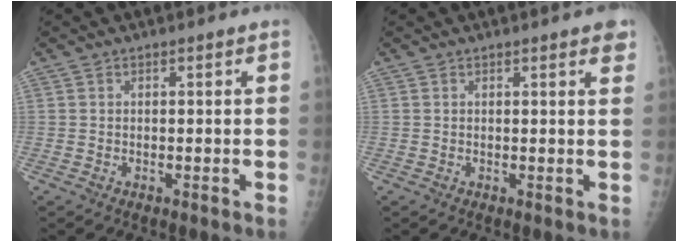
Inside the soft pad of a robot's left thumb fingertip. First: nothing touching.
{"total": 2.7, "force": [1.7, 0.6, 2.1], "torque": [-0.018, -0.001, 0.016]}